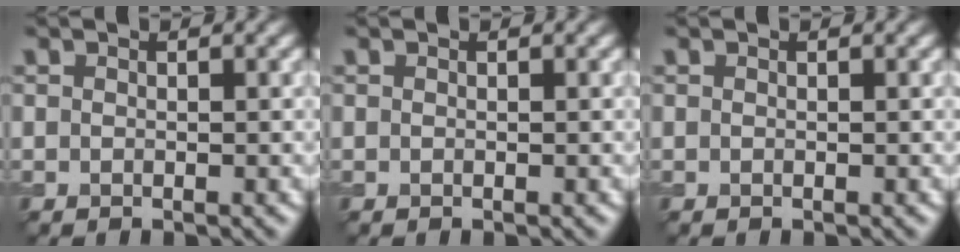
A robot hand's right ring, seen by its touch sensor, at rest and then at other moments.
{"total": 0.0}
{"total": 0.0}